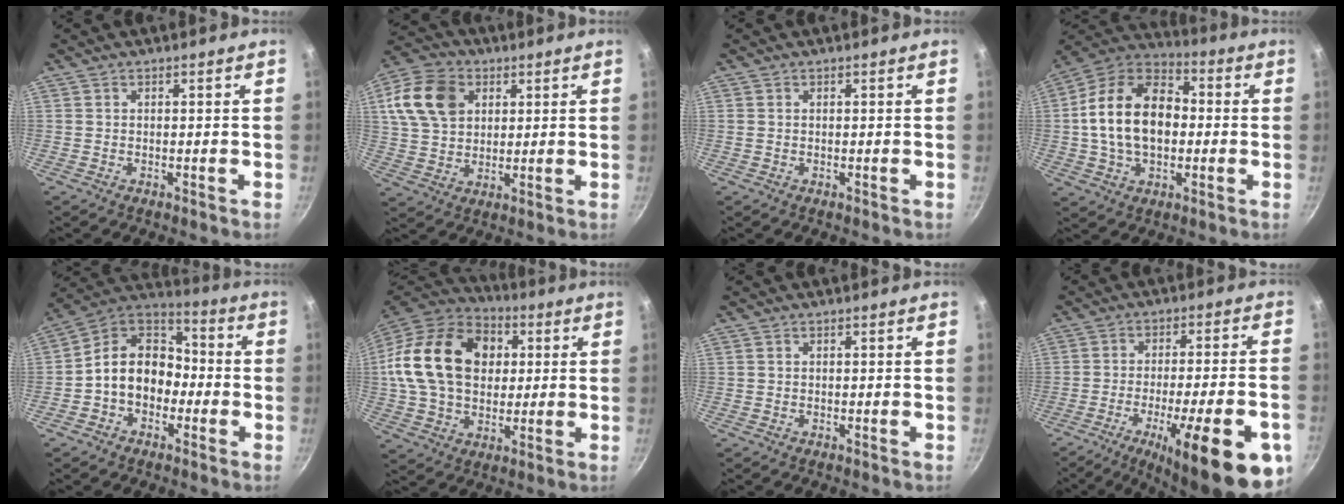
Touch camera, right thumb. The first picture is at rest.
{"total": 13.5, "force": [4.4, 10.1, 7.9], "torque": [-0.130, 0.003, 0.076]}
{"total": 0.0}
{"total": 18.7, "force": [0.1, 12.6, 13.9], "torque": [-0.218, 0.035, -0.012]}
{"total": 13.1, "force": [-2.5, 10.1, 7.9], "torque": [-0.087, 0.052, -0.065]}
{"total": 23.7, "force": [4.0, 17.2, 15.8], "torque": [-0.263, 0.022, 0.065]}
{"total": 0.0}
{"total": 22.7, "force": [-10.2, 5.6, 19.5], "torque": [-0.248, 0.022, -0.142]}